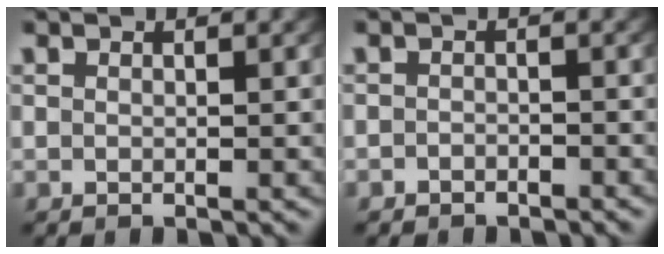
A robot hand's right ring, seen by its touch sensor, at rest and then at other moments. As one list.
[{"total": 1.5, "force": [-1.4, 0.5, -0.1], "torque": [-0.001, -0.012, -0.017]}]